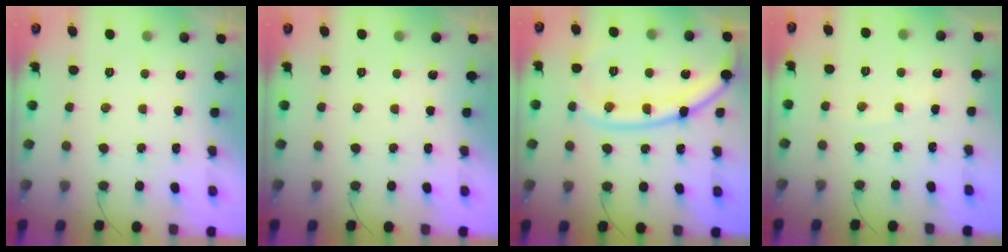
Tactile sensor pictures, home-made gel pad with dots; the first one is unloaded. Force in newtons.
{"total": 0.0}
{"total": 16.7, "press": 16.6, "slide": 1.9}
{"total": 1.5, "press": 1.4, "slide": 0.3}